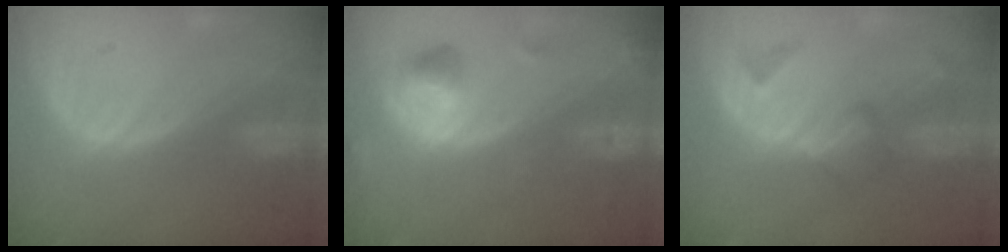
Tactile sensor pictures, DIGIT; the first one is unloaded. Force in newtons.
{"total": 5.0, "press": 4.8, "slide": 1.5}
{"total": 4.7, "press": 4.7, "slide": 0.4}